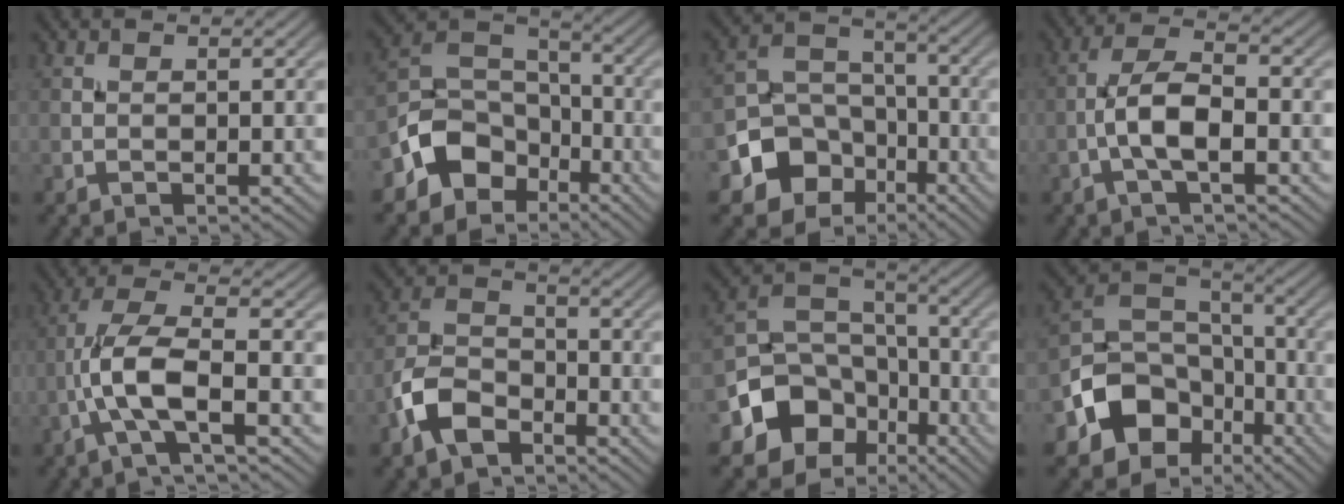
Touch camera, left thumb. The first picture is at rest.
{"total": 9.6, "force": [-5.2, 6.8, 4.3], "torque": [-0.079, -0.005, -0.117]}
{"total": 9.4, "force": [-4.5, 7.4, 3.7], "torque": [-0.082, -0.022, -0.093]}
{"total": 5.8, "force": [-1.7, 1.8, 5.2], "torque": [-0.106, 0.012, -0.042]}
{"total": 7.3, "force": [-2.3, 1.9, 6.7], "torque": [-0.142, 0.015, -0.057]}
{"total": 7.0, "force": [-4.1, 4.0, 4.0], "torque": [-0.087, 0.003, -0.099]}
{"total": 11.8, "force": [-5.5, 9.1, 5.2], "torque": [-0.132, -0.027, -0.106]}
{"total": 11.6, "force": [-5.4, 8.6, 5.4], "torque": [-0.120, -0.022, -0.109]}